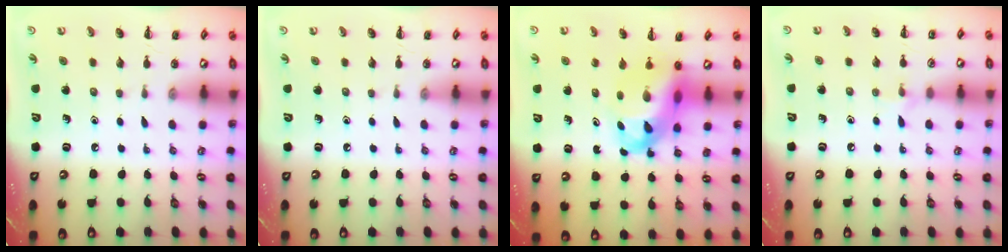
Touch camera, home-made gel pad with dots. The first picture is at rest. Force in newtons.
{"total": 0.0}
{"total": 10.1, "press": 9.8, "slide": 2.5}
{"total": 4.1, "press": 3.8, "slide": 1.4}